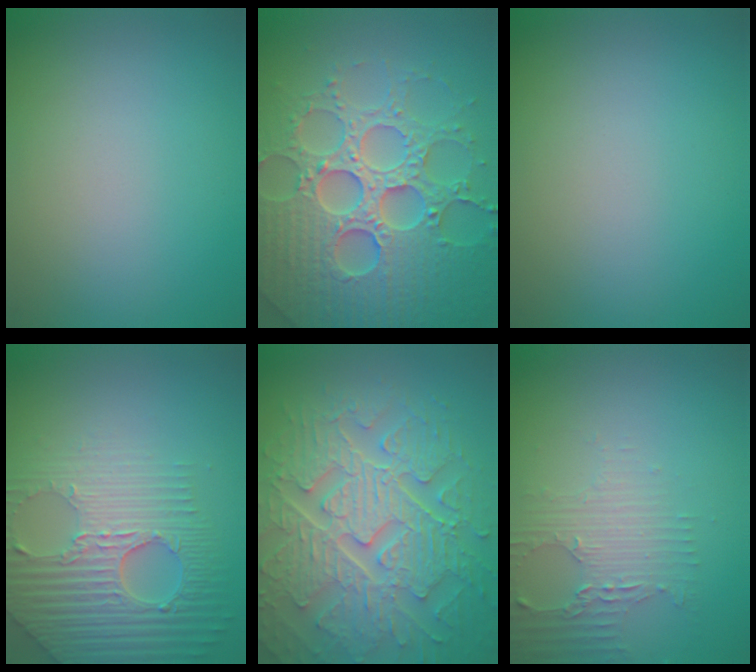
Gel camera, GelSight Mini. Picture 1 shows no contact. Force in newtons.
{"total": 8.0, "press": 7.8, "slide": 1.8}
{"total": 0.0}
{"total": 7.5, "press": 5.4, "slide": 5.2}
{"total": 9.2, "press": 6.8, "slide": 6.2}
{"total": 3.0, "press": 2.5, "slide": 1.7}